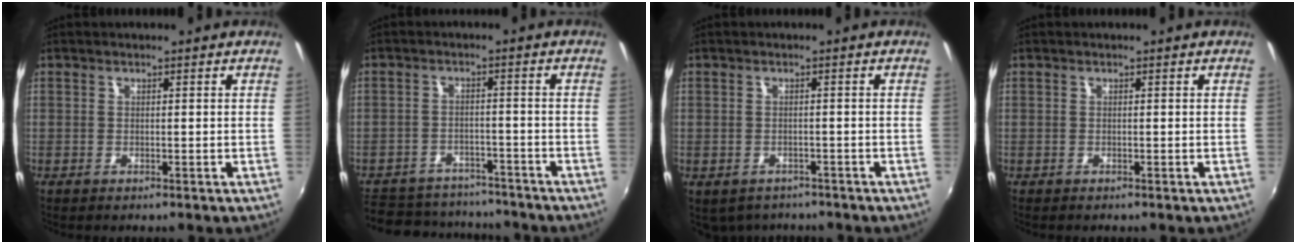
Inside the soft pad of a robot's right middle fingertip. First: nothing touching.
{"total": 16.4, "force": [-13.8, 7.1, 5.3], "torque": [-0.137, 0.015, -0.188]}
{"total": 5.2, "force": [-4.0, 2.8, 1.7], "torque": [-0.043, -0.026, -0.051]}
{"total": 0.0}